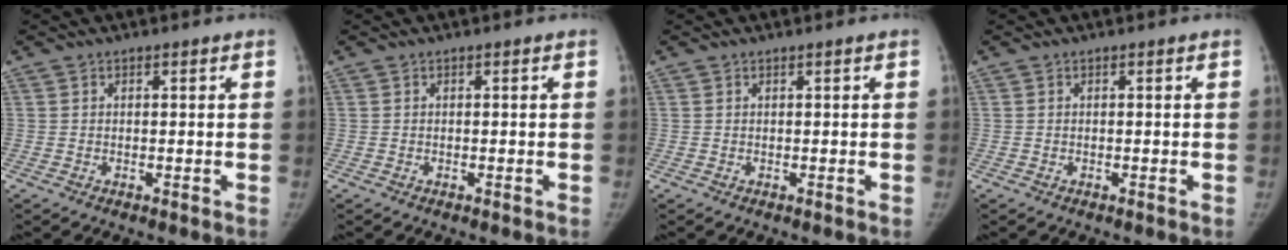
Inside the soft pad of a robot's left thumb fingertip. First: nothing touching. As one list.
[{"total": 0.0}, {"total": 0.0}, {"total": 0.0}]